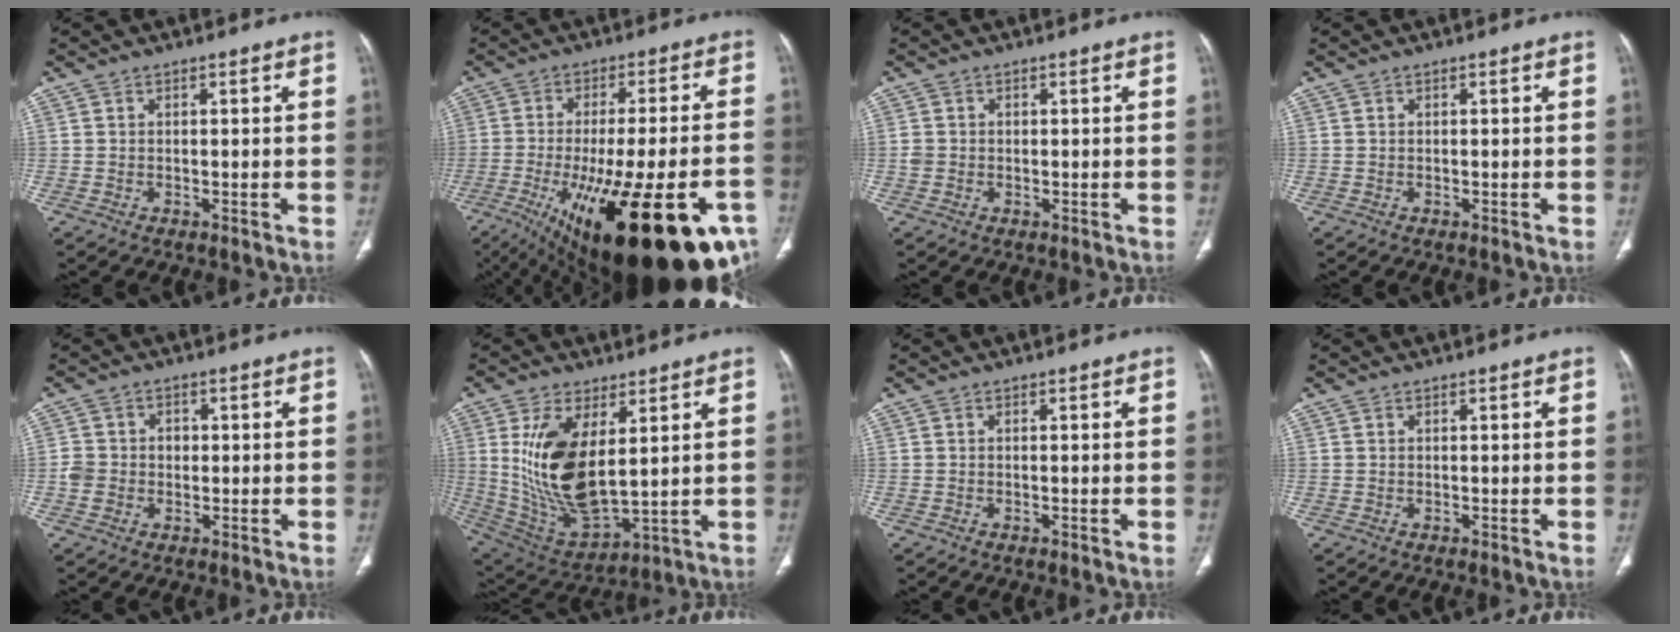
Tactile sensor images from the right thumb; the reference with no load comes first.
{"total": 32.4, "force": [-13.6, 10.2, 27.5], "torque": [-0.373, 0.013, -0.187]}
{"total": 1.5, "force": [-0.2, 1.3, 0.6], "torque": [-0.011, 0.004, -0.001]}
{"total": 0.0}
{"total": 4.5, "force": [-0.4, 4.0, 2.0], "torque": [-0.024, 0.016, -0.007]}
{"total": 17.4, "force": [3.9, 8.3, 14.8], "torque": [-0.280, -0.025, 0.096]}
{"total": 0.5, "force": [-0.2, 0.1, 0.5], "torque": [-0.010, -0.001, -0.002]}
{"total": 0.0}